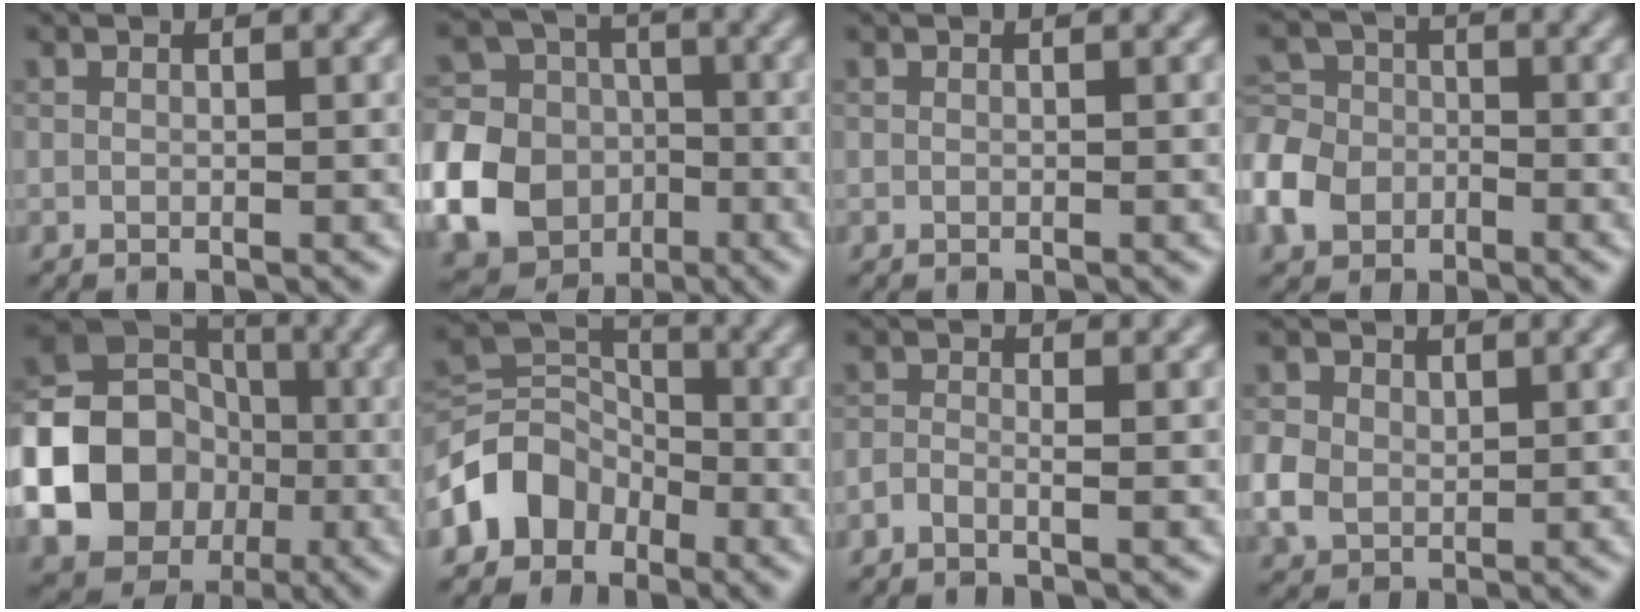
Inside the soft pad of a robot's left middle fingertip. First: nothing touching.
{"total": 15.8, "force": [-5.2, 14.1, 5.0], "torque": [-0.143, -0.031, -0.112]}
{"total": 0.0}
{"total": 5.4, "force": [-2.6, 4.1, 2.3], "torque": [-0.059, 0.004, -0.068]}
{"total": 20.3, "force": [-4.7, 18.4, 7.2], "torque": [-0.171, -0.030, -0.115]}
{"total": 5.0, "force": [-2.7, 3.9, 1.5], "torque": [-0.015, 0.005, -0.063]}
{"total": 1.1, "force": [-0.6, 0.3, 0.8], "torque": [-0.019, 0.000, -0.016]}
{"total": 3.2, "force": [0.3, 2.8, 1.7], "torque": [-0.045, 0.000, 0.004]}